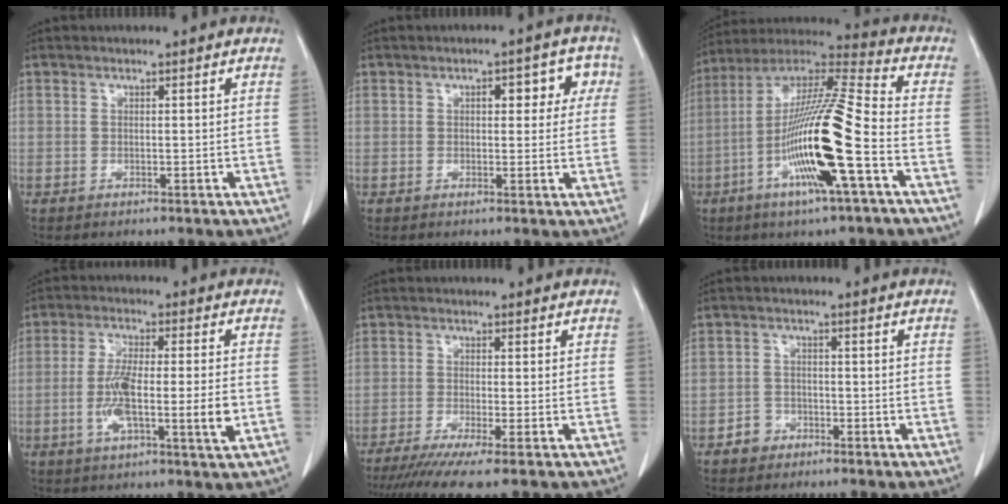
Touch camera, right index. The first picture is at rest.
{"total": 5.4, "force": [1.6, 2.7, 4.4], "torque": [-0.042, 0.021, 0.017]}
{"total": 19.4, "force": [-5.6, 0.8, 18.5], "torque": [-0.363, -0.012, -0.110]}
{"total": 10.3, "force": [-2.0, 1.2, 10.0], "torque": [-0.182, -0.002, -0.038]}
{"total": 8.3, "force": [-6.2, -0.4, 5.6], "torque": [-0.085, -0.019, -0.099]}
{"total": 3.0, "force": [-1.8, 2.4, 0.4], "torque": [-0.006, 0.011, -0.033]}